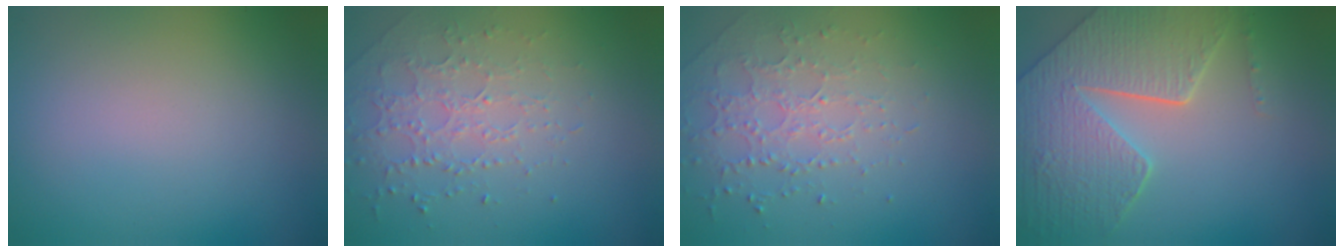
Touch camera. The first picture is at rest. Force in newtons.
{"total": 2.1, "press": 1.9, "slide": 0.9}
{"total": 2.1, "press": 1.9, "slide": 0.9}
{"total": 8.4, "press": 6.1, "slide": 5.8}